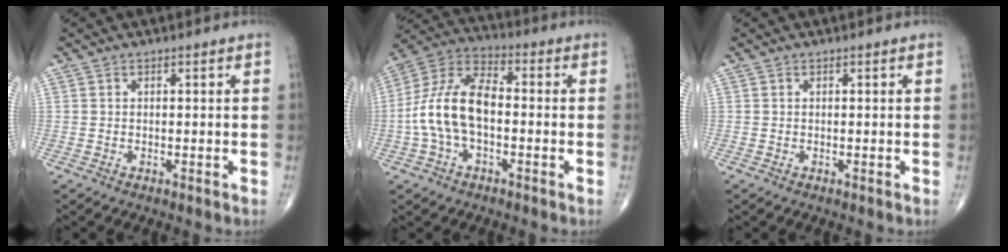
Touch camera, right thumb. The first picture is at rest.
{"total": 13.3, "force": [-1.7, 7.3, 11.0], "torque": [-0.223, 0.041, -0.040]}
{"total": 0.0}